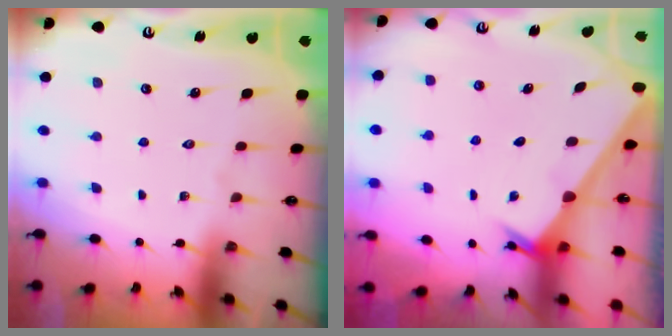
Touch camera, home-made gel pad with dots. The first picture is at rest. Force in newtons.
{"total": 2.4, "press": 2.4, "slide": 0.2}